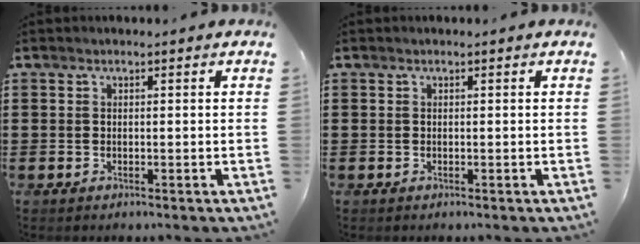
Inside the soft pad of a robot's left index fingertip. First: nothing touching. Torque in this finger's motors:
{"motor_torque": [0.00, 0.00, 0.00, 0.00]}